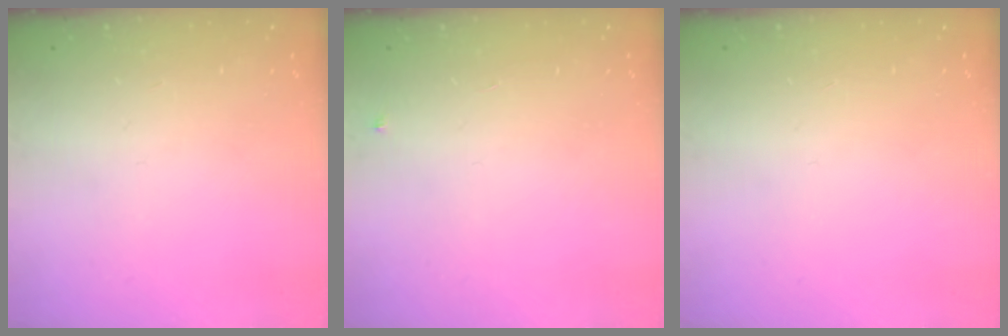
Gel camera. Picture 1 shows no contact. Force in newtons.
{"total": 2.7, "press": 2.7, "slide": 0.4}
{"total": 0.0}